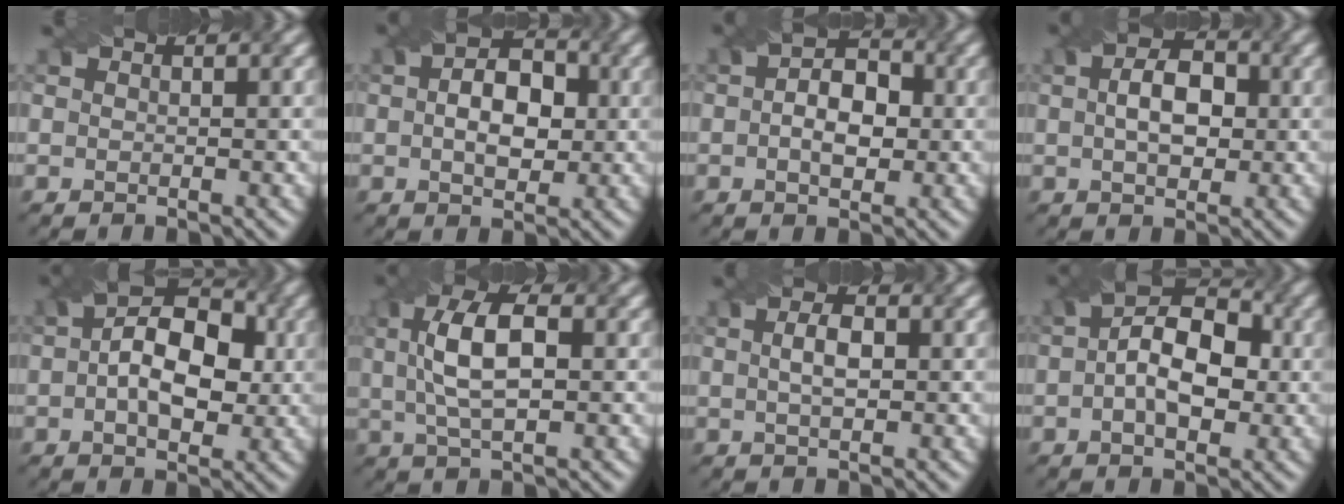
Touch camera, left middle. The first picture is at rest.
{"total": 4.7, "force": [-0.3, 3.3, 3.4], "torque": [-0.043, 0.010, 0.005]}
{"total": 4.0, "force": [-0.7, 2.7, 2.9], "torque": [-0.035, 0.007, -0.002]}
{"total": 4.0, "force": [-0.2, 2.7, 2.9], "torque": [-0.039, 0.011, 0.005]}
{"total": 7.3, "force": [-0.2, 4.6, 5.7], "torque": [-0.070, 0.018, 0.002]}
{"total": 5.5, "force": [0.3, 2.5, 4.9], "torque": [-0.091, 0.015, 0.017]}
{"total": 1.6, "force": [-0.5, 0.8, 1.3], "torque": [-0.021, 0.006, 0.006]}
{"total": 6.3, "force": [-0.4, 3.9, 5.0], "torque": [-0.064, 0.018, -0.001]}